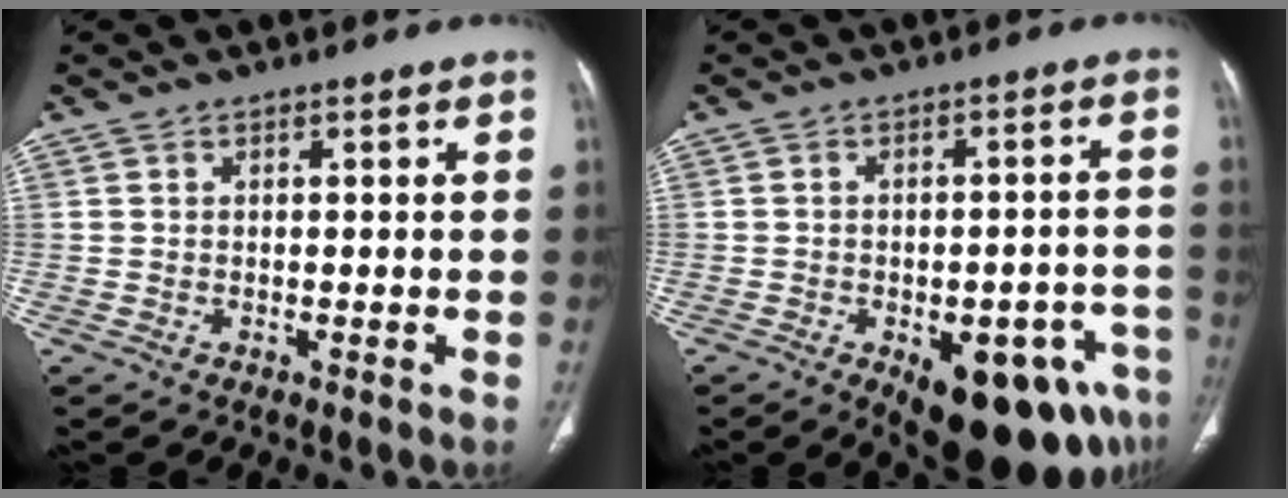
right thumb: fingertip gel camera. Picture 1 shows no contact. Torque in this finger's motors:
{"motor_torque": [2.34, 1.65, 1.38, -0.96, 0.41]}